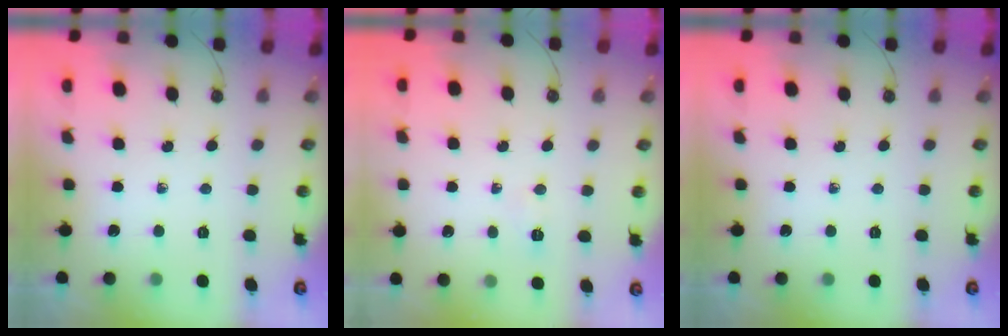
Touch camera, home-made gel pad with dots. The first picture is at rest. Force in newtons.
{"total": 4.1, "press": 2.3, "slide": 3.4}
{"total": 0.0}